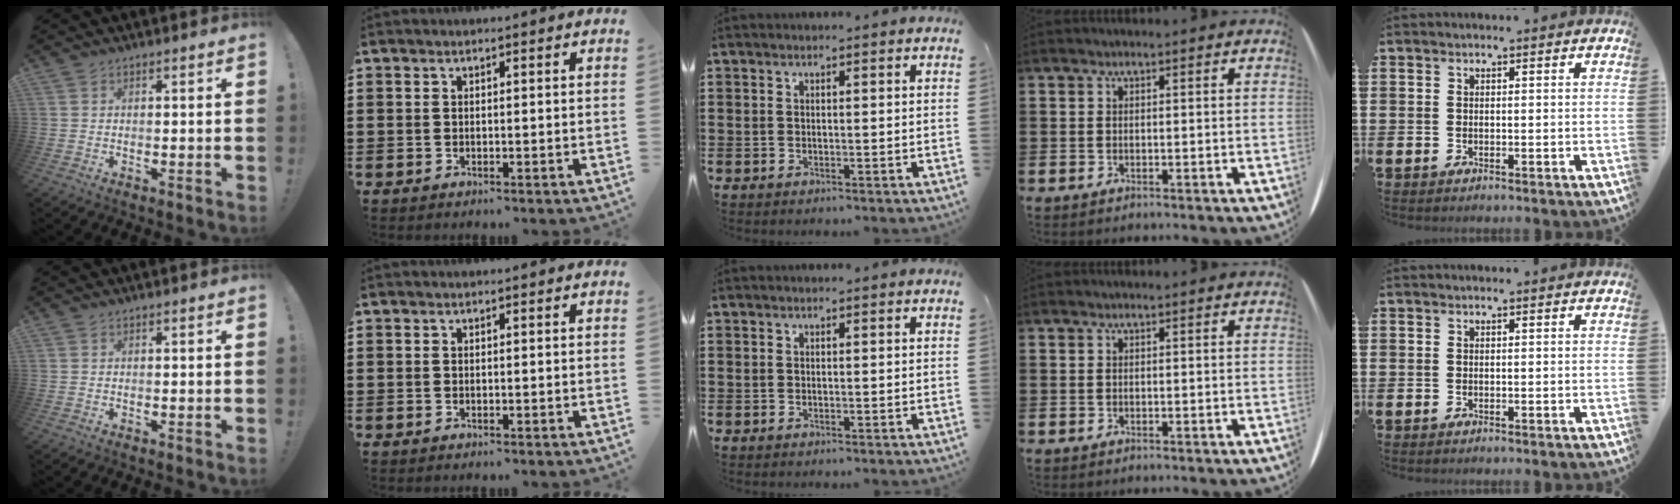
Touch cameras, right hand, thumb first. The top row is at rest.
{}